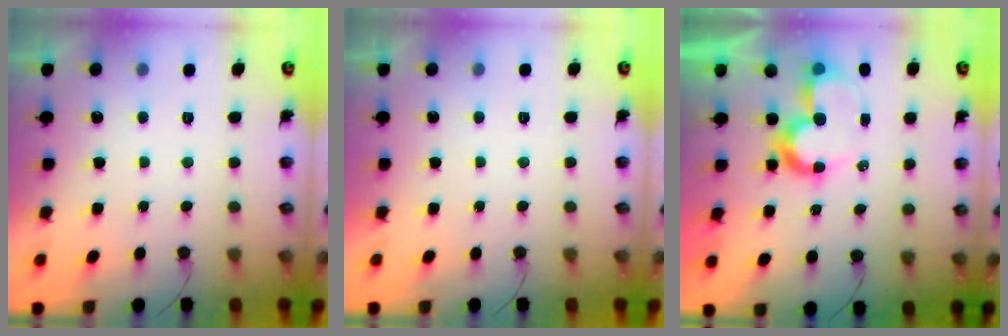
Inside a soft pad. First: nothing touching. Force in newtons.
{"total": 1.7, "press": 1.7, "slide": 0.0}
{"total": 10.3, "press": 10.3, "slide": 0.6}